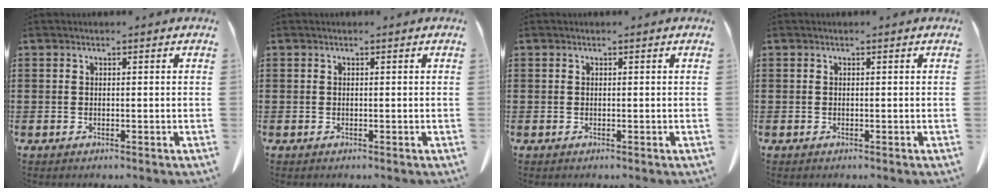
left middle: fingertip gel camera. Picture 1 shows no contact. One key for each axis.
{"total": 0.0}
{"total": 0.0}
{"total": 0.0}